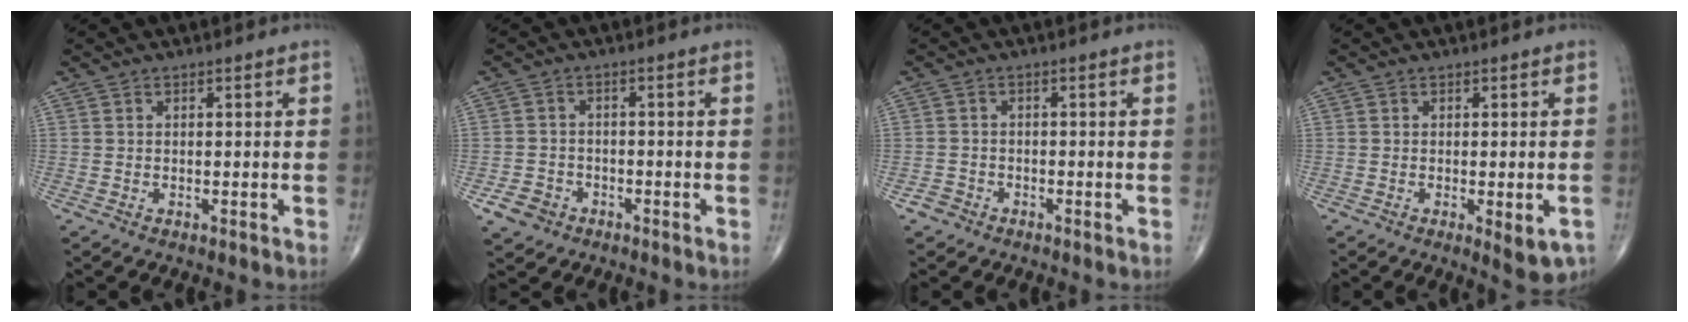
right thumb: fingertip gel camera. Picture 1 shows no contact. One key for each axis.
{"total": 4.3, "fx": -2.3, "fy": 3.5, "fz": 1.2, "tx": -0.014, "ty": 0.013, "tz": -0.037}
{"total": 1.9, "fx": -1.3, "fy": 1.4, "fz": 0.1, "tx": -0.002, "ty": 0.006, "tz": -0.028}
{"total": 5.1, "fx": -1.8, "fy": 1.7, "fz": 4.5, "tx": -0.050, "ty": -0.006, "tz": -0.017}